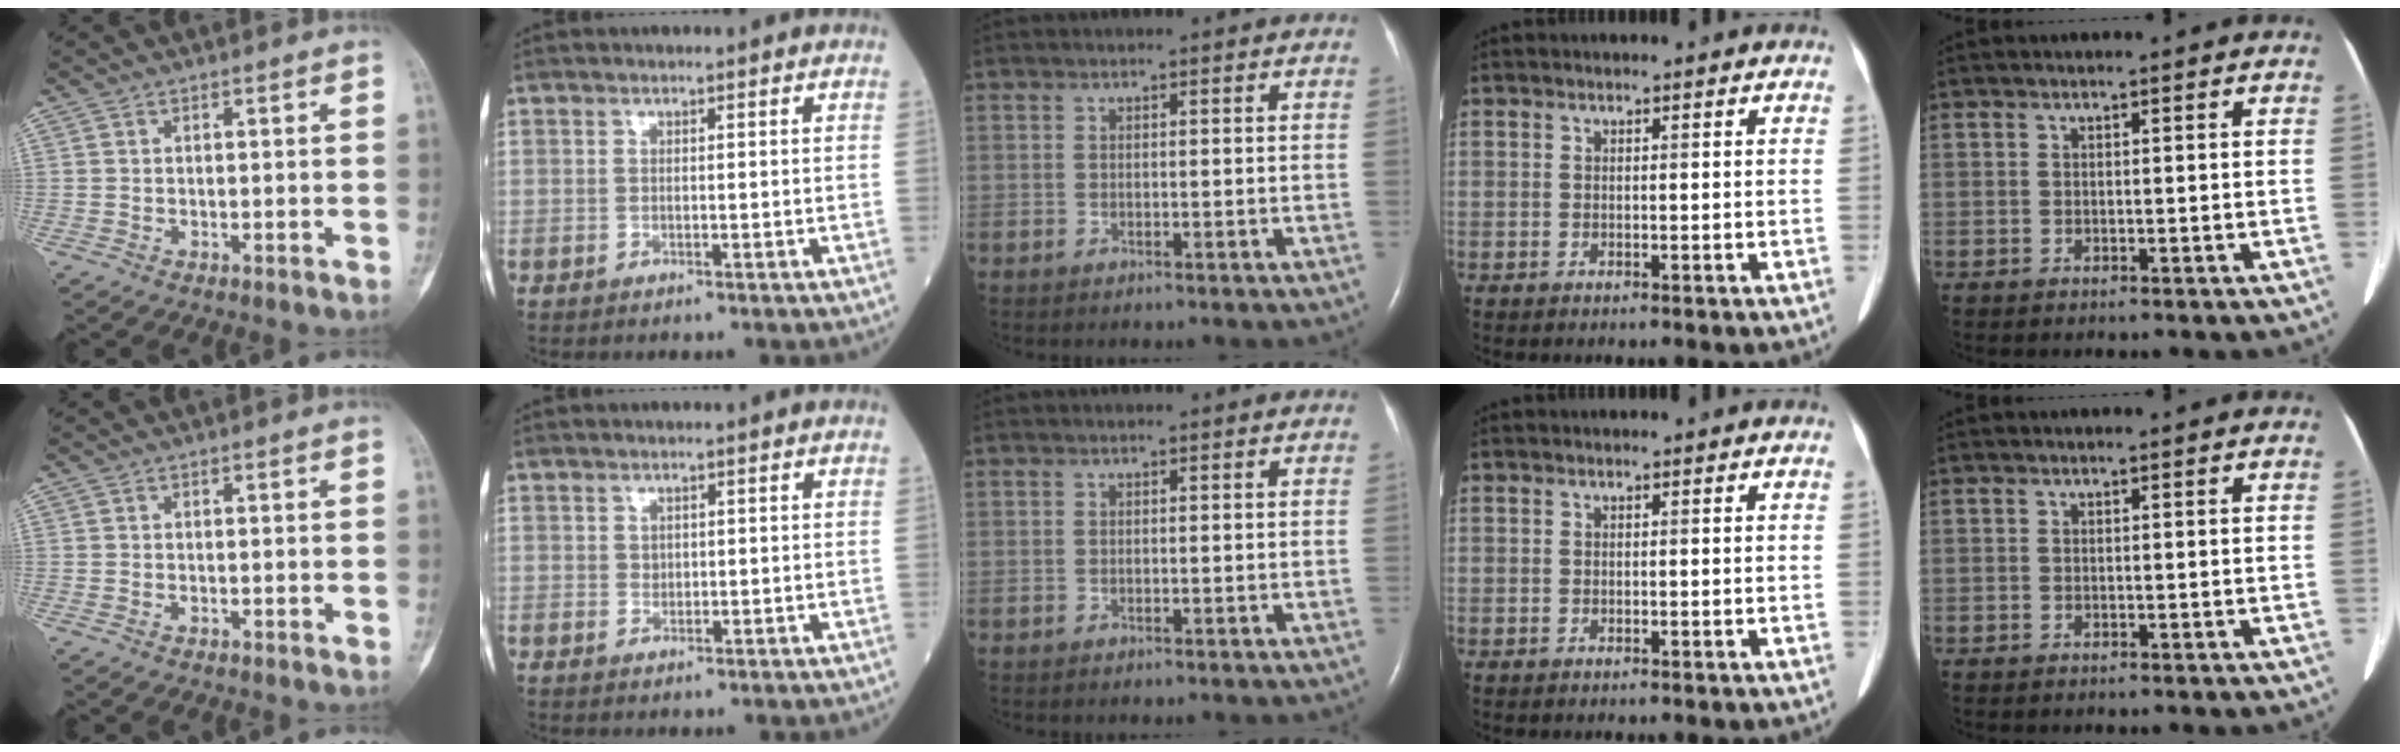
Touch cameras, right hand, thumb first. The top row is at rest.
{"index": {"total": 0.6, "force": [0.1, 0.6, 0.1], "torque": [0.005, 0.002, 0.001]}}